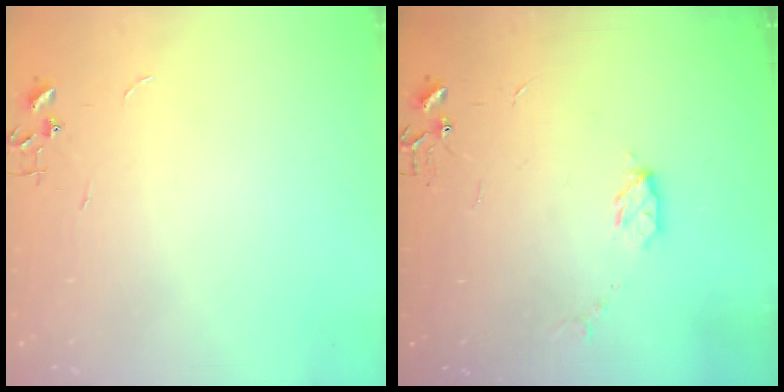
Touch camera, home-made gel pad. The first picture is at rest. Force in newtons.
{"total": 5.8, "press": 5.8, "slide": 0.7}